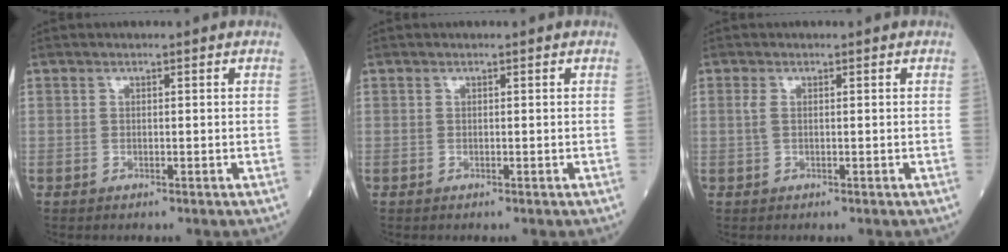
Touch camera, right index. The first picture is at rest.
{"total": 0.0}
{"total": 1.0, "force": [0.2, 0.2, 0.9], "torque": [-0.028, -0.002, 0.002]}